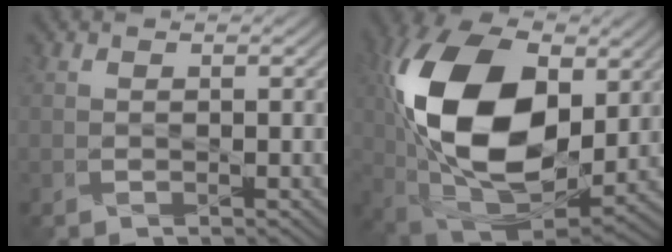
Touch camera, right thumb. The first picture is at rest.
{"total": 19.8, "force": [2.8, 11.9, 15.6], "torque": [-0.335, 0.013, 0.043]}